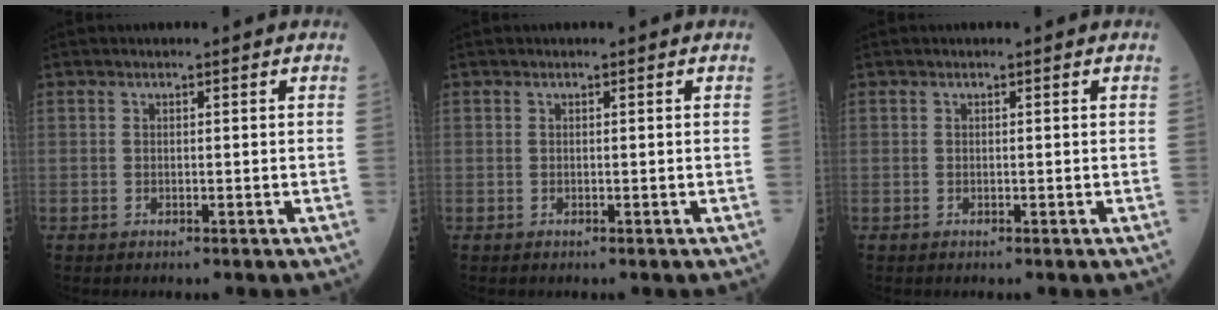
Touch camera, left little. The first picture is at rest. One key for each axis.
{"total": 0.0}
{"total": 0.0}